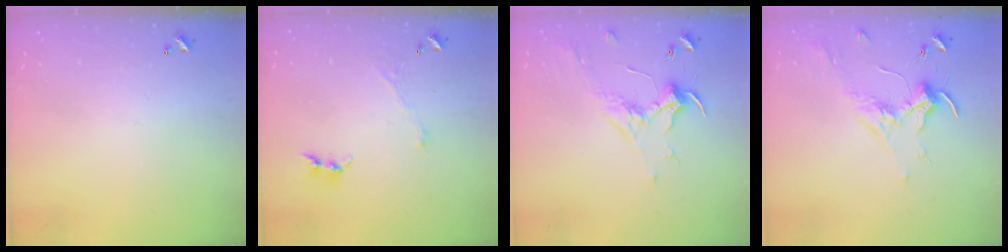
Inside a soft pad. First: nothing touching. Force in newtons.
{"total": 1.3, "press": 1.2, "slide": 0.5}
{"total": 1.8, "press": 1.7, "slide": 0.8}
{"total": 1.9, "press": 1.7, "slide": 0.8}